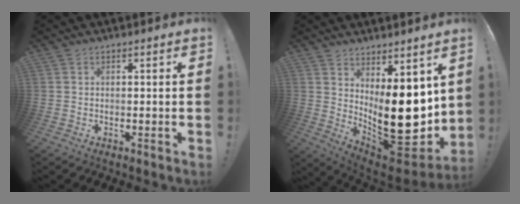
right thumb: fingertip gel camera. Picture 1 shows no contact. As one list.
[{"total": 19.0, "force": [0.8, 9.2, 16.7], "torque": [-0.224, -0.045, 0.033]}]